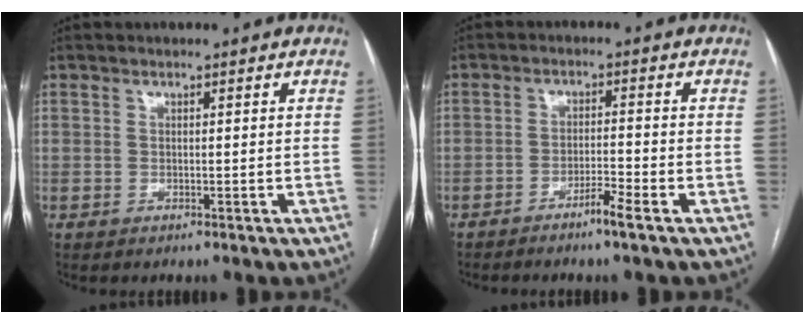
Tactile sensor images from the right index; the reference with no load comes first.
{"total": 3.6, "force": [-2.5, -0.5, 2.5], "torque": [-0.045, -0.004, -0.050]}